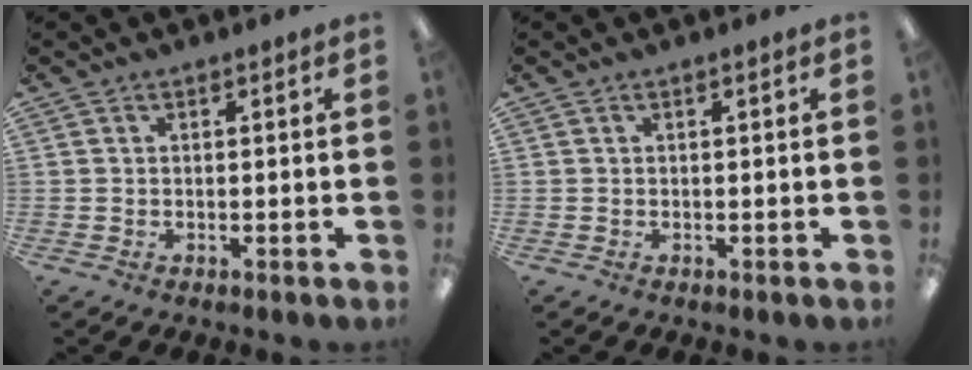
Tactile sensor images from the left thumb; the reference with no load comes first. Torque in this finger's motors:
{"motor_torque": [0.00, 0.00, 0.00, 0.00, 0.00]}